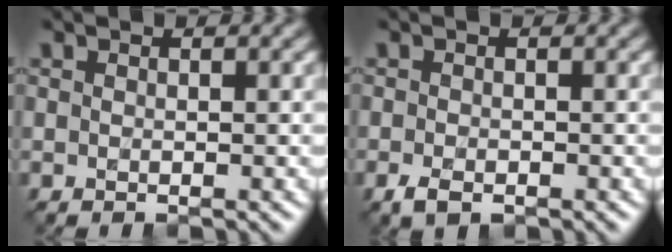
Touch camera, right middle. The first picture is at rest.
{"total": 2.1, "force": [-1.4, 1.0, 1.3], "torque": [-0.028, -0.009, -0.024]}